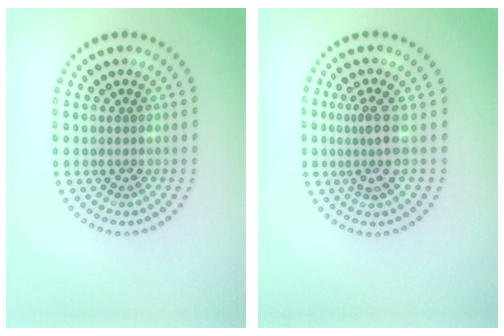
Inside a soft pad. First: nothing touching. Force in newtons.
{"total": 2.8, "press": 2.0, "slide": 1.9}